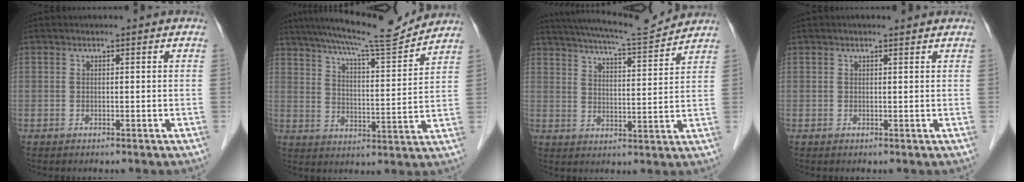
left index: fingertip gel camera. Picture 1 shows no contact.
{"total": 12.5, "force": [11.3, -0.2, 5.3], "torque": [-0.093, -0.020, 0.160]}
{"total": 10.8, "force": [9.9, 0.1, 4.3], "torque": [-0.074, -0.015, 0.138]}
{"total": 1.2, "force": [-1.1, 0.1, 0.5], "torque": [-0.006, -0.004, -0.024]}